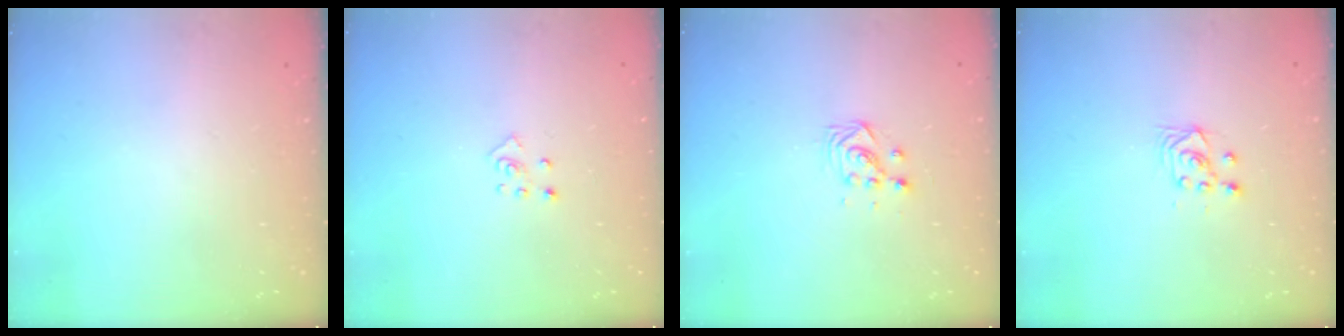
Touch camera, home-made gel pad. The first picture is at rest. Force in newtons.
{"total": 3.4, "press": 3.4, "slide": 0.3}
{"total": 3.6, "press": 3.6, "slide": 0.4}
{"total": 3.6, "press": 3.2, "slide": 1.6}